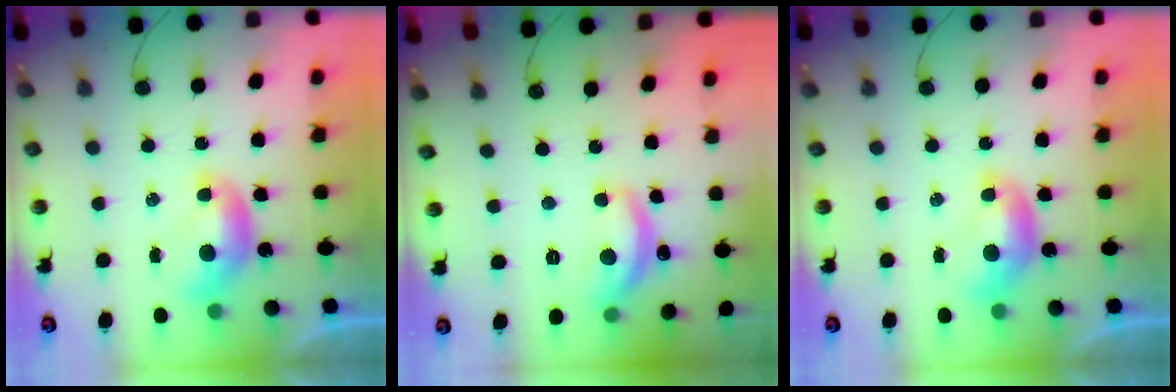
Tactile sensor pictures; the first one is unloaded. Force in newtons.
{"total": 9.3, "press": 9.3, "slide": 0.7}
{"total": 0.0}